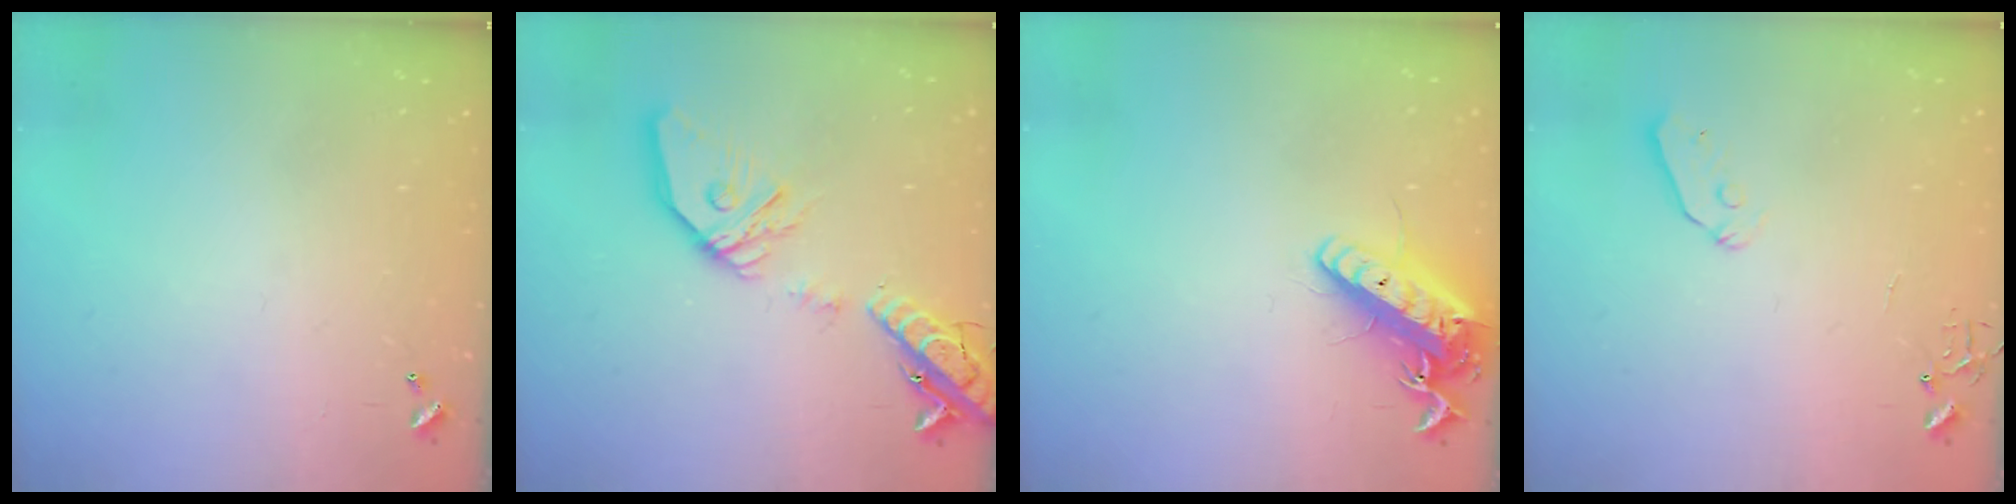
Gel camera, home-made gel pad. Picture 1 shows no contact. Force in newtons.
{"total": 21.4, "press": 21.2, "slide": 3.5}
{"total": 16.0, "press": 15.7, "slide": 3.1}
{"total": 5.3, "press": 5.2, "slide": 0.6}